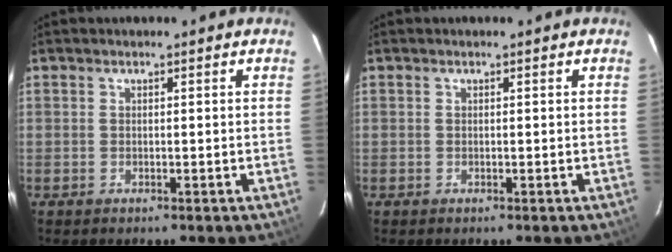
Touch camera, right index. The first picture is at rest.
{"total": 0.0}